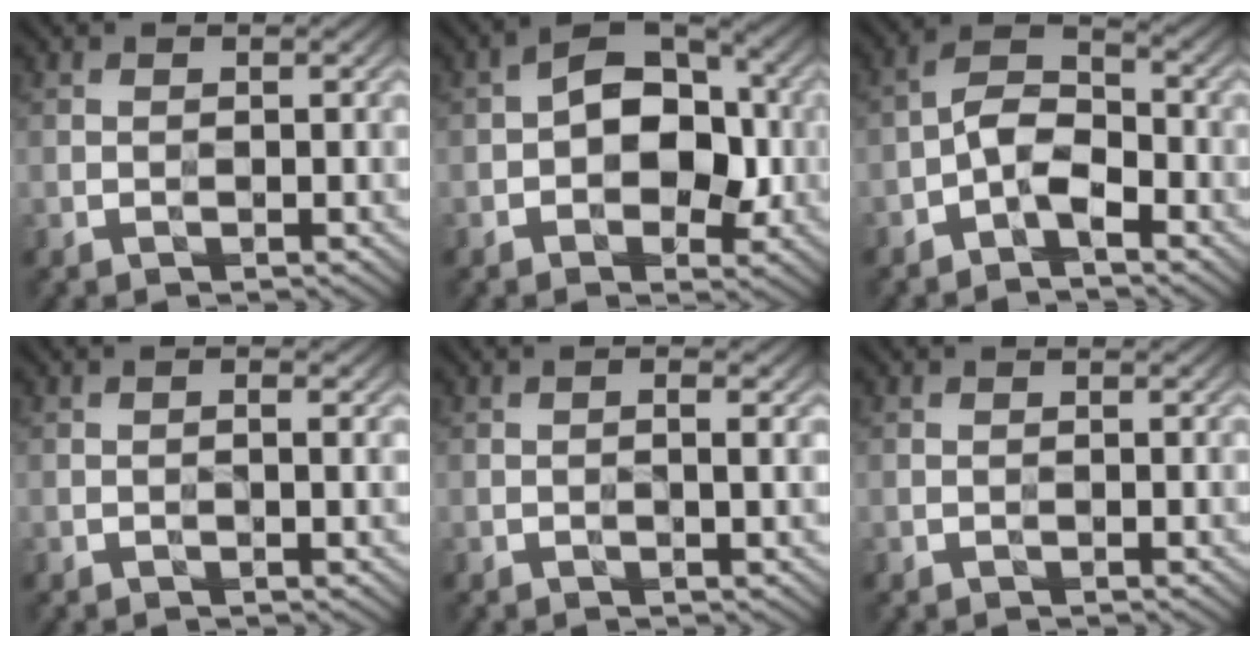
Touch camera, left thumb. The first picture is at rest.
{"total": 8.9, "force": [-0.5, 5.6, 6.9], "torque": [-0.090, 0.011, -0.020]}
{"total": 5.2, "force": [-2.7, 2.4, 3.8], "torque": [-0.064, 0.016, -0.063]}
{"total": 1.2, "force": [0.0, 0.2, 1.2], "torque": [-0.019, -0.001, -0.001]}
{"total": 1.5, "force": [0.1, 0.2, 1.5], "torque": [-0.025, 0.000, 0.000]}
{"total": 0.0}